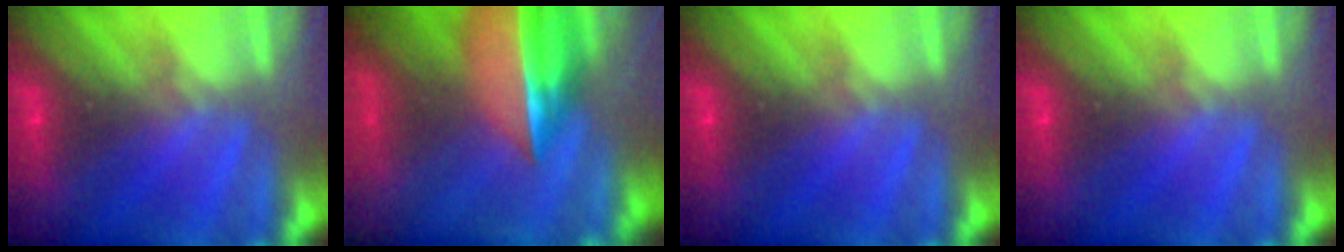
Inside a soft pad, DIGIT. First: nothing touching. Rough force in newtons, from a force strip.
{"total": 7.5}
{"total": 0.0}
{"total": 0.0}